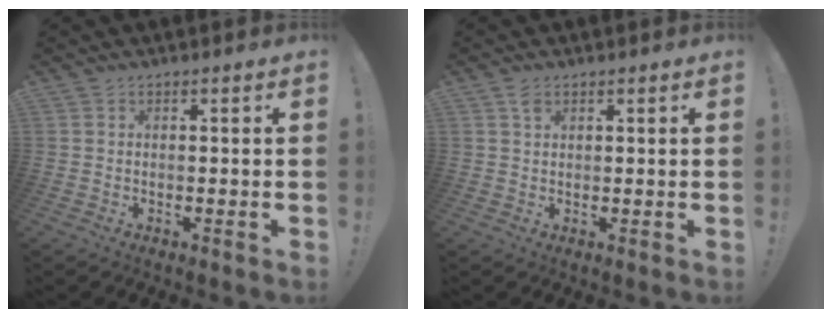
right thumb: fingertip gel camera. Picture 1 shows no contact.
{"total": 2.1, "force": [1.3, 1.2, 1.1], "torque": [-0.009, -0.008, 0.022]}